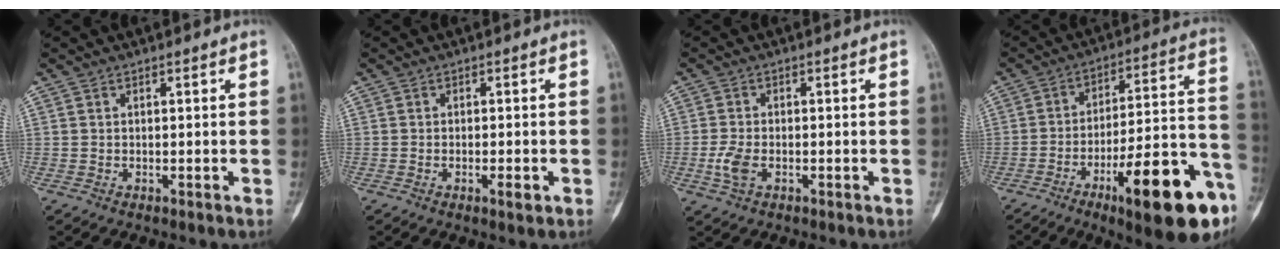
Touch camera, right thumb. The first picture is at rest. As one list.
[{"total": 2.1, "force": [-0.8, 0.6, 1.8], "torque": [-0.026, -0.001, -0.011]}, {"total": 3.8, "force": [-1.2, 2.0, 3.0], "torque": [-0.075, 0.001, -0.024]}, {"total": 23.1, "force": [-10.7, 5.9, 19.6], "torque": [-0.226, 0.063, -0.149]}]